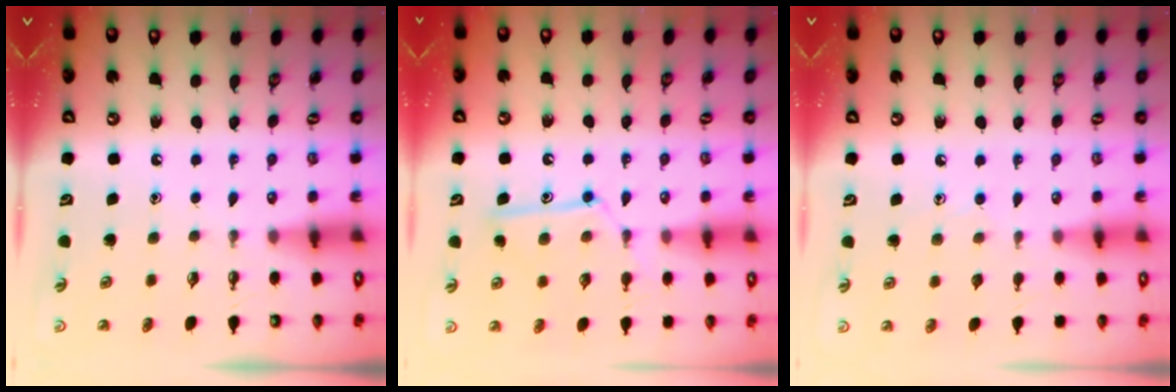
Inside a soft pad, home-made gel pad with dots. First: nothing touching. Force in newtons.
{"total": 11.8, "press": 11.8, "slide": 0.8}
{"total": 6.7, "press": 6.7, "slide": 0.8}